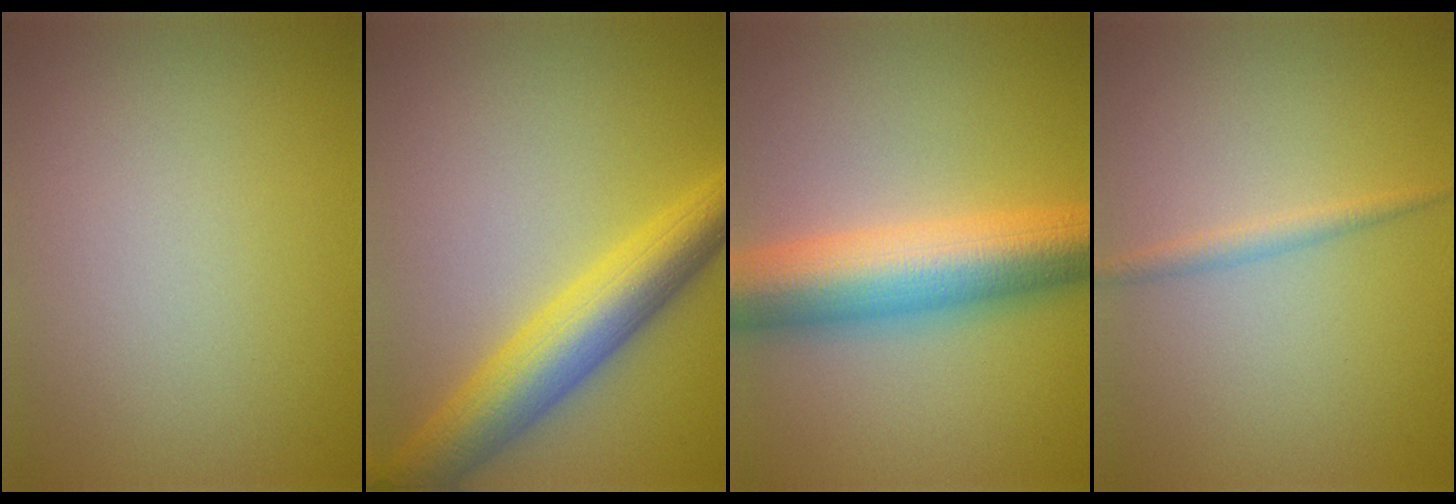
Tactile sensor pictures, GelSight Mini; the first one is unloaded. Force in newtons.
{"total": 7.0, "press": 7.0, "slide": 0.2}
{"total": 9.8, "press": 9.8, "slide": 0.2}
{"total": 1.3, "press": 1.3, "slide": 0.0}